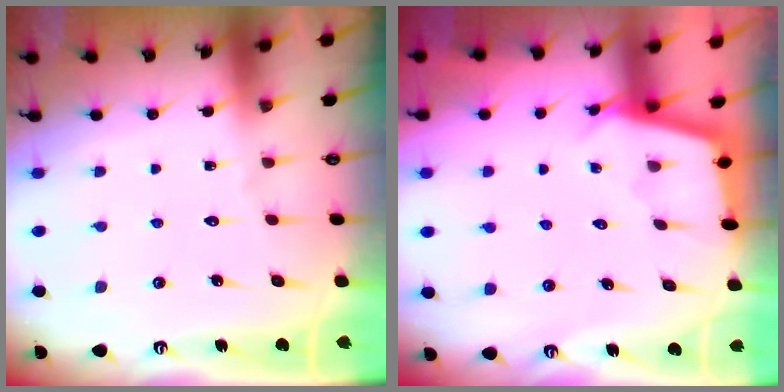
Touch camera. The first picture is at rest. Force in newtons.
{"total": 2.9, "press": 2.9, "slide": 0.3}